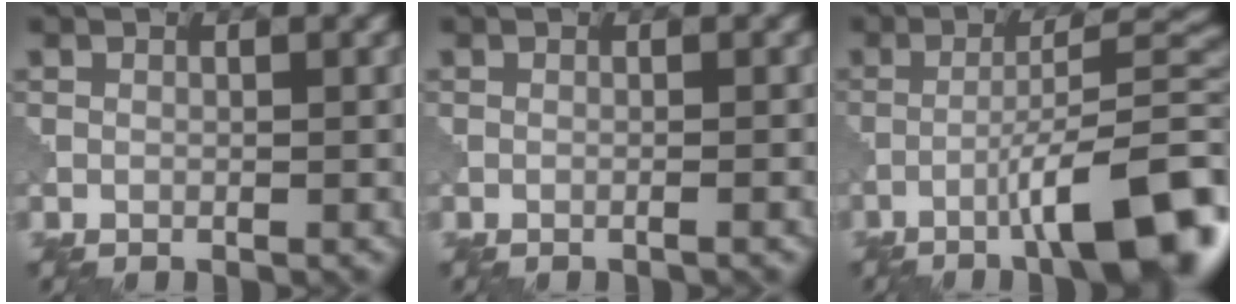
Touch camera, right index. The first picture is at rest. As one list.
[{"total": 0.6, "force": [-0.4, 0.0, 0.5], "torque": [-0.004, 0.001, -0.020]}, {"total": 10.5, "force": [-5.1, 1.8, 9.0], "torque": [-0.121, 0.020, -0.080]}]